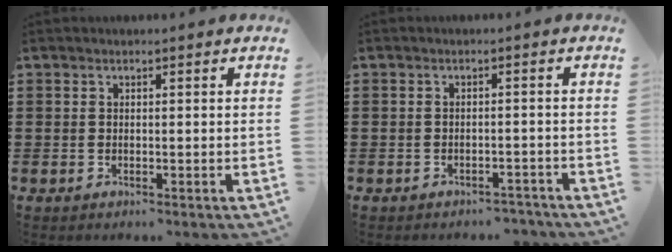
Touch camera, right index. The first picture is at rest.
{"total": 2.1, "force": [-2.1, 0.4, 0.2], "torque": [-0.010, -0.001, -0.043]}